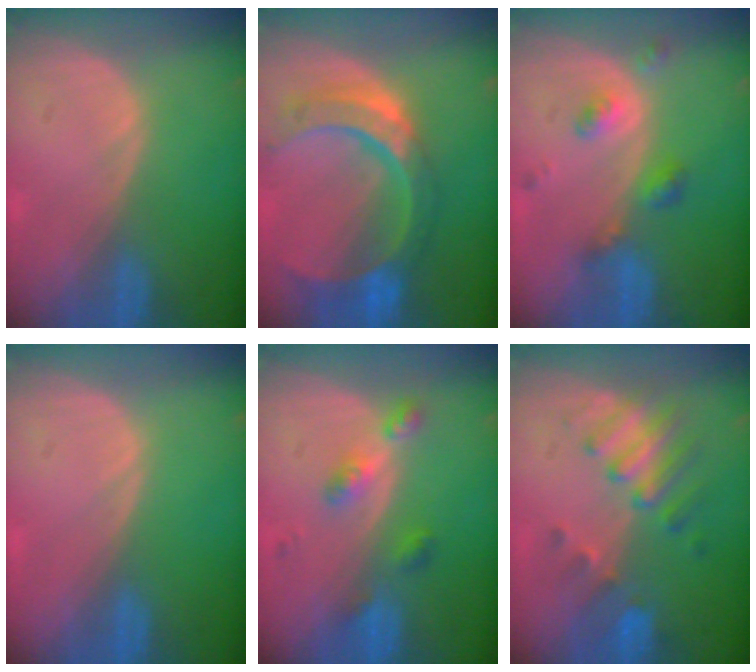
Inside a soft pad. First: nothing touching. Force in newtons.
{"total": 11.0, "press": 9.3, "slide": 6.0}
{"total": 5.1, "press": 4.4, "slide": 2.5}
{"total": 0.0}
{"total": 4.7, "press": 4.2, "slide": 2.1}
{"total": 7.6, "press": 6.8, "slide": 3.5}